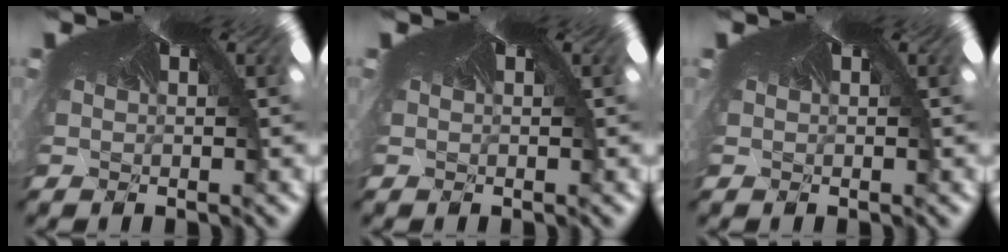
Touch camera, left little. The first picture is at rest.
{"total": 0.0}
{"total": 0.0}